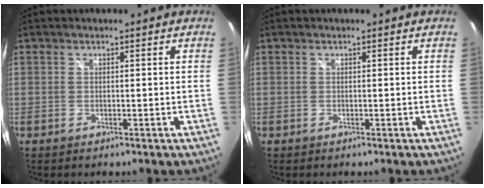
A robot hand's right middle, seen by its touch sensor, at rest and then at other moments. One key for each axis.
{"total": 0.0}